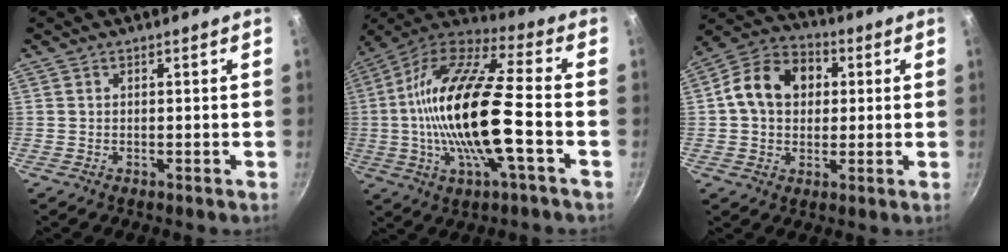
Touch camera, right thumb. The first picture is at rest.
{"total": 22.8, "force": [-3.0, 6.7, 21.6], "torque": [-0.410, 0.025, -0.070]}
{"total": 13.0, "force": [2.0, 10.2, 7.9], "torque": [-0.109, 0.023, 0.015]}